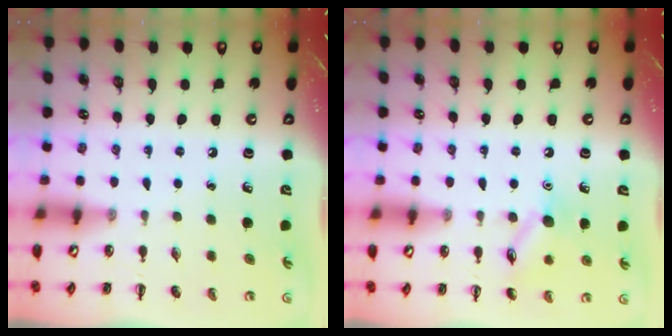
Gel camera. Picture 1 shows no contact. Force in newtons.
{"total": 9.8, "press": 9.8, "slide": 0.6}